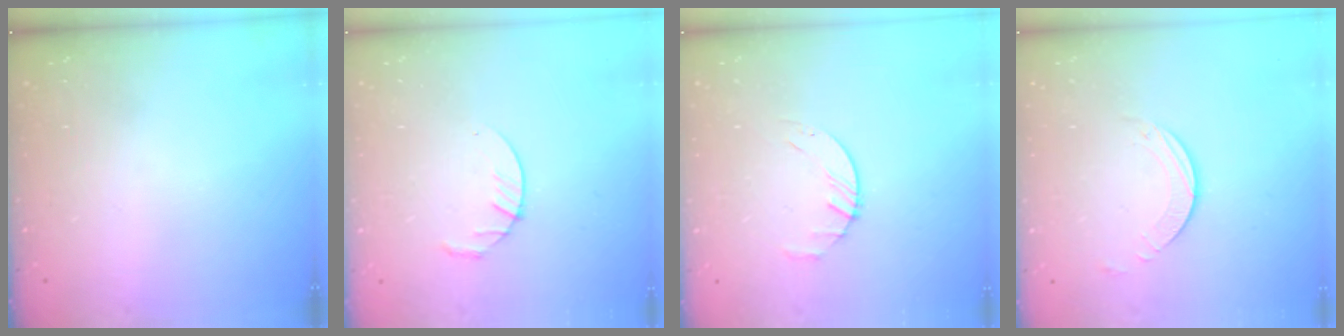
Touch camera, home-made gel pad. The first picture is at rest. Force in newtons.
{"total": 4.0, "press": 4.0, "slide": 0.6}
{"total": 2.7, "press": 2.6, "slide": 0.3}
{"total": 2.5, "press": 2.5, "slide": 0.2}